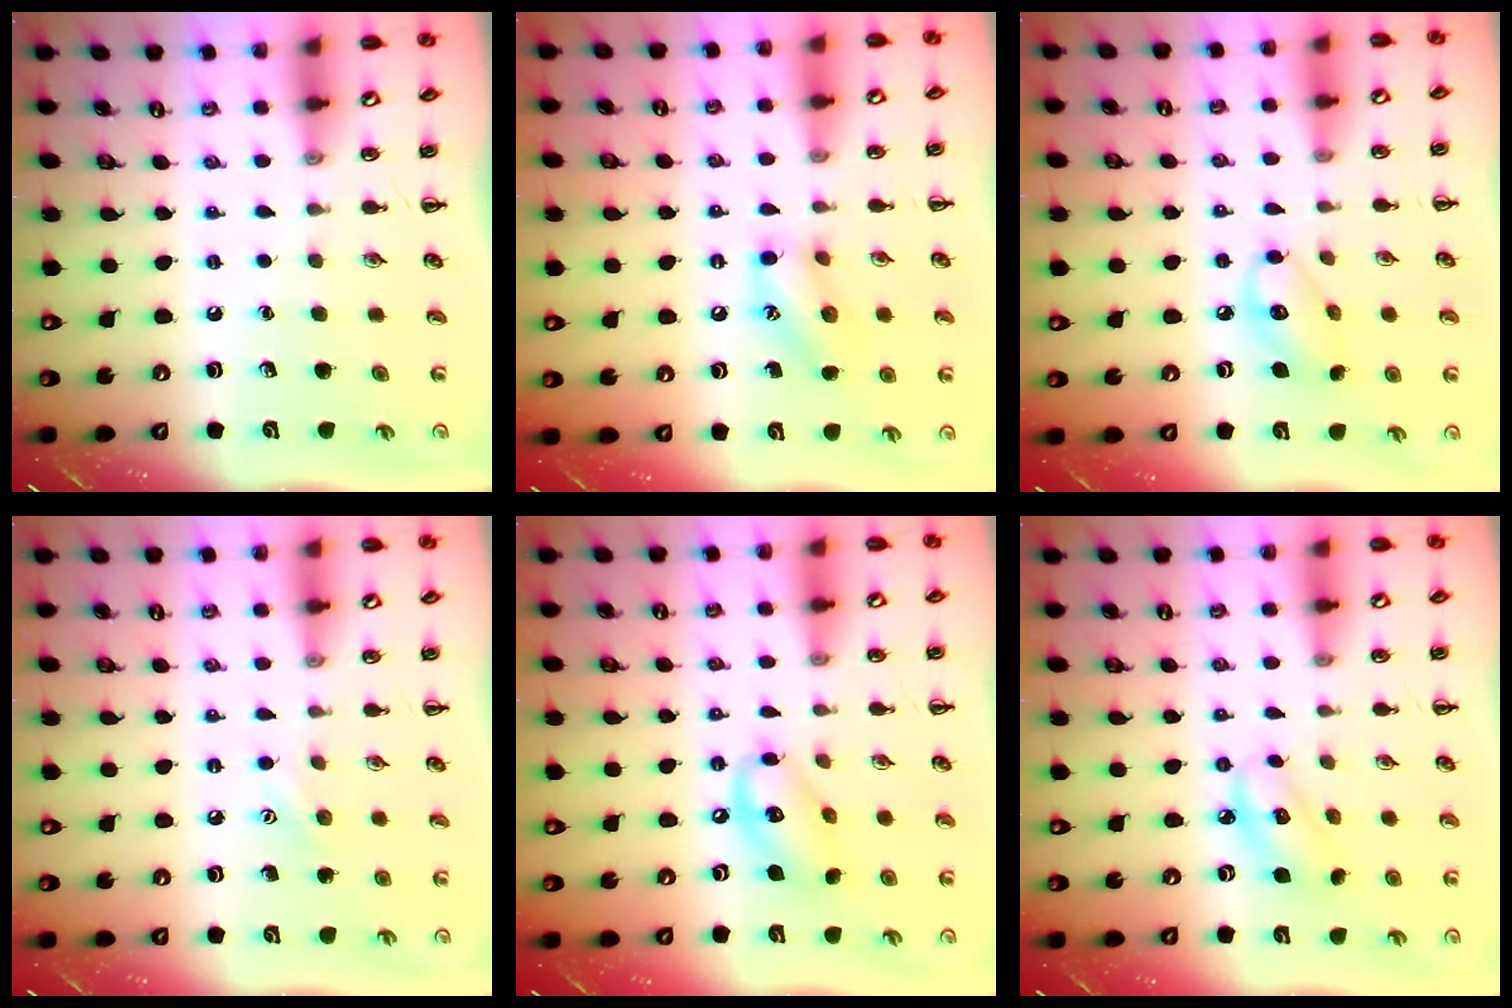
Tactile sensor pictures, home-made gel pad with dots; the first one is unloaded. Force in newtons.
{"total": 11.4, "press": 11.3, "slide": 1.8}
{"total": 8.8, "press": 8.6, "slide": 1.7}
{"total": 6.2, "press": 6.1, "slide": 1.2}
{"total": 12.6, "press": 12.3, "slide": 2.7}
{"total": 4.9, "press": 4.8, "slide": 0.8}